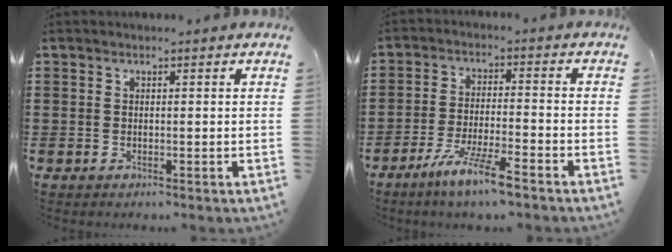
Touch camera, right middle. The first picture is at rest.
{"total": 7.1, "force": [-5.4, 0.3, 4.6], "torque": [-0.098, -0.012, -0.101]}